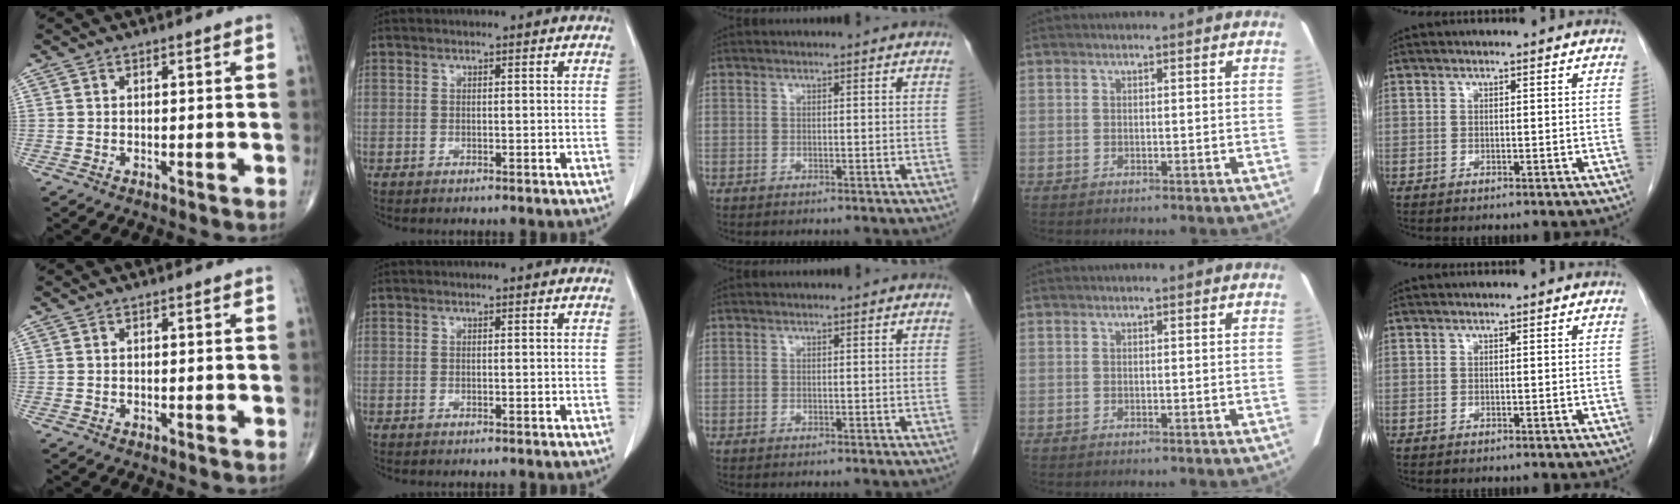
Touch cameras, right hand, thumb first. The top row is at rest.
{}